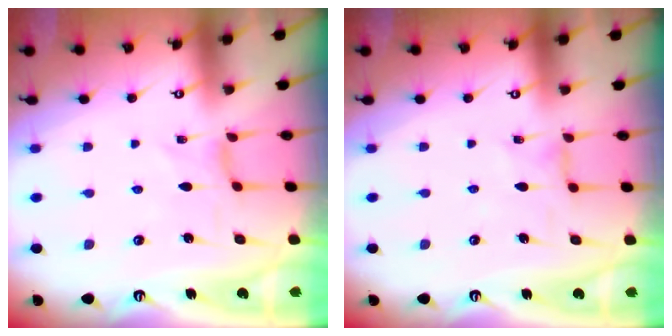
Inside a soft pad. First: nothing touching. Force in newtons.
{"total": 1.3, "press": 1.3, "slide": 0.3}